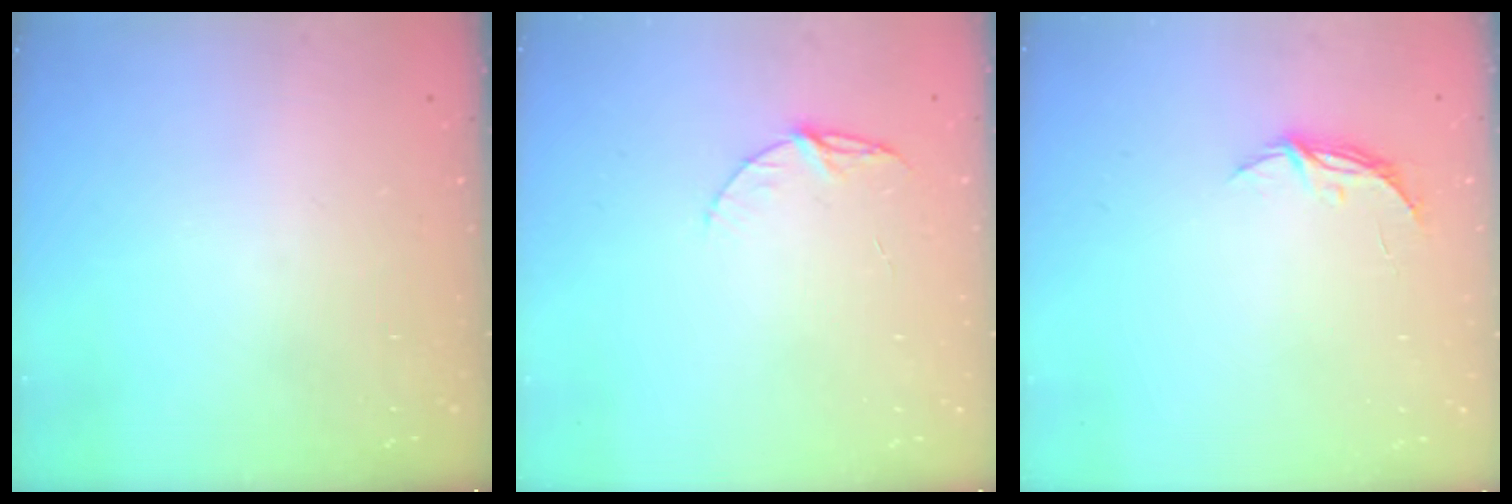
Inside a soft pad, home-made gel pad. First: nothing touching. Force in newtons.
{"total": 7.0, "press": 6.9, "slide": 0.6}
{"total": 4.2, "press": 4.2, "slide": 0.3}